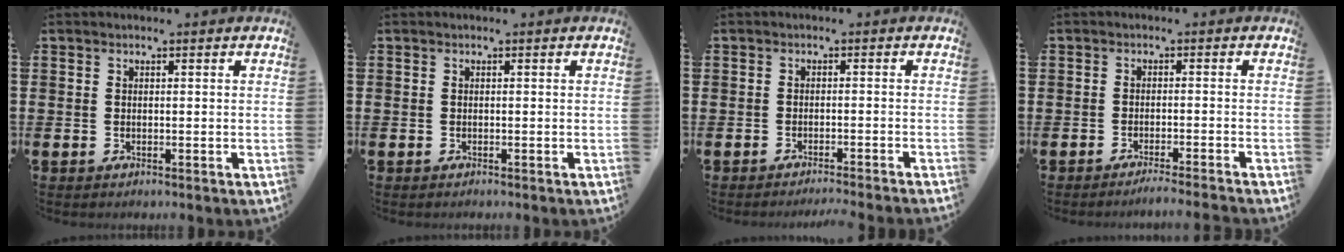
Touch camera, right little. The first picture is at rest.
{"total": 0.0}
{"total": 1.2, "force": [-1.2, -0.4, 0.1], "torque": [0.000, 0.002, -0.024]}
{"total": 1.6, "force": [-1.4, -0.3, 0.5], "torque": [-0.007, 0.000, -0.027]}